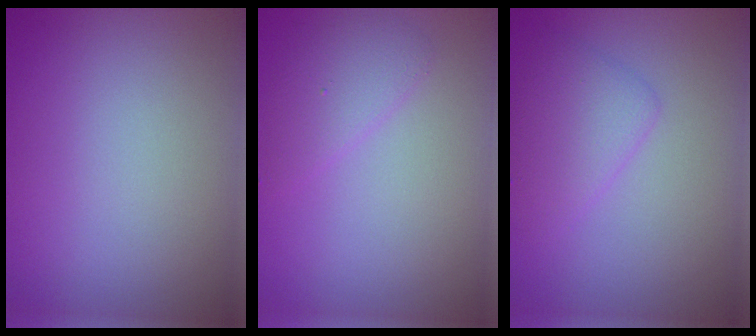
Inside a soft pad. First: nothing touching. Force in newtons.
{"total": 2.0, "press": 2.0, "slide": 0.2}
{"total": 2.6, "press": 2.6, "slide": 0.1}